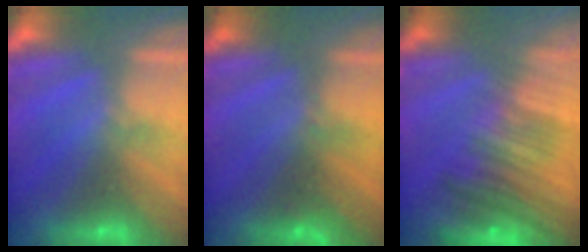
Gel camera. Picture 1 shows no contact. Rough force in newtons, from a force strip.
{"total": 2.4}
{"total": 7.4}